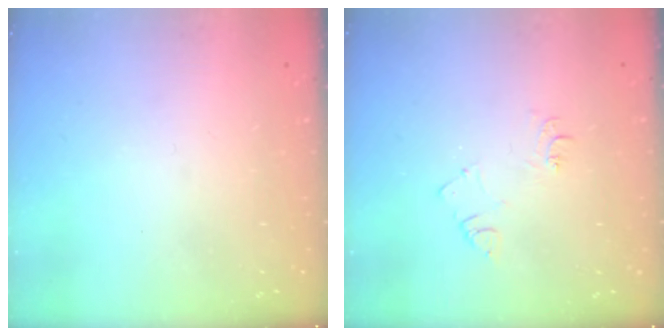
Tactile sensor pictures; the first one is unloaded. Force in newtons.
{"total": 6.7, "press": 6.7, "slide": 0.8}